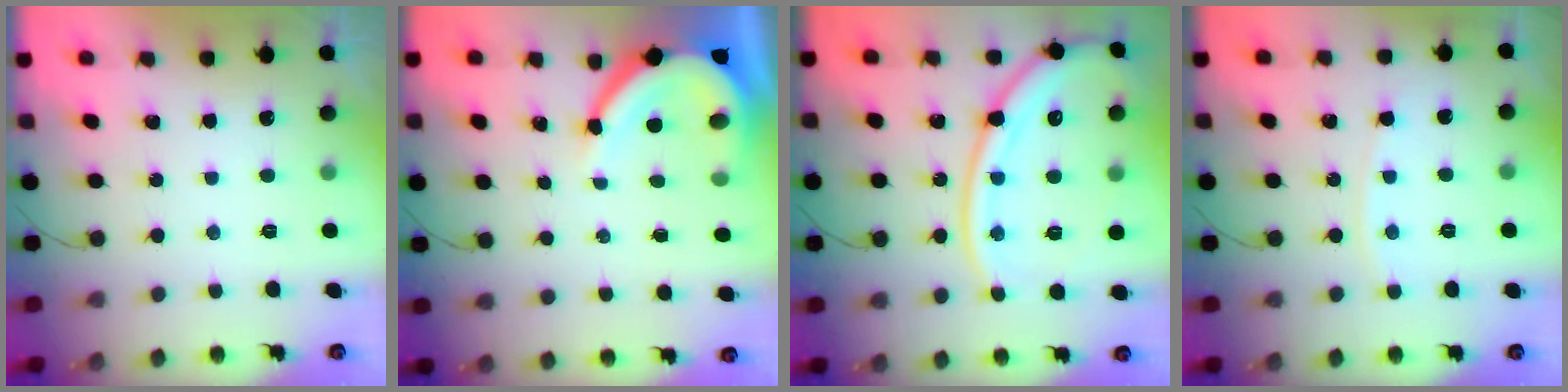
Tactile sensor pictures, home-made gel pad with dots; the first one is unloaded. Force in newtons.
{"total": 11.9, "press": 11.9, "slide": 1.4}
{"total": 17.2, "press": 17.1, "slide": 1.8}
{"total": 3.7, "press": 3.6, "slide": 0.4}